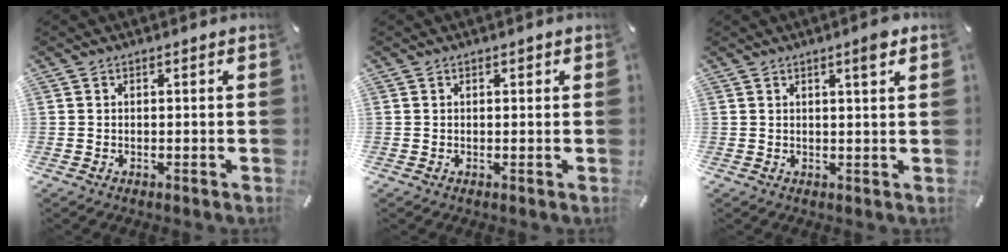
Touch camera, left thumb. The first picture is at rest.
{"total": 0.7, "force": [0.3, 0.4, 0.4], "torque": [0.000, -0.001, 0.002]}
{"total": 3.4, "force": [2.0, 0.4, 2.7], "torque": [-0.041, -0.004, 0.029]}